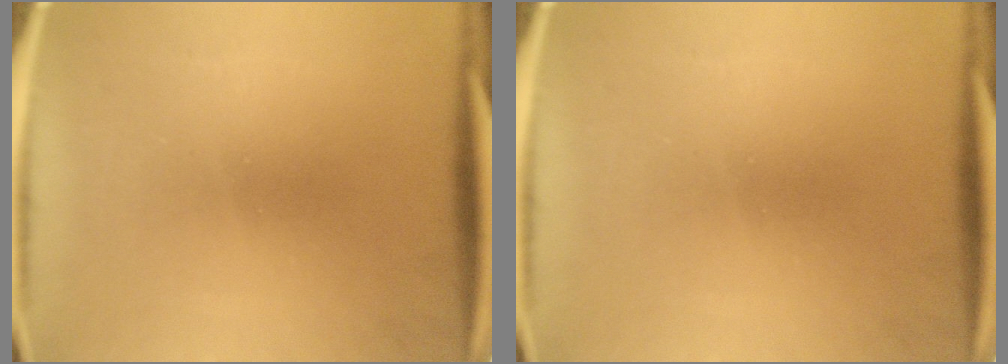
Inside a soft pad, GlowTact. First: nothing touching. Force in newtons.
{"total": 0.0}